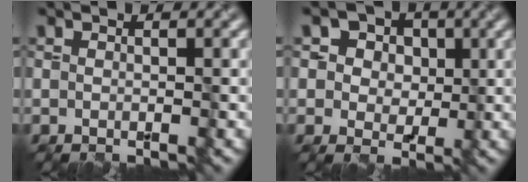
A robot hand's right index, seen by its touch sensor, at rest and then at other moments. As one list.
[{"total": 6.9, "force": [3.2, 5.3, 2.9], "torque": [-0.044, 0.016, 0.031]}]